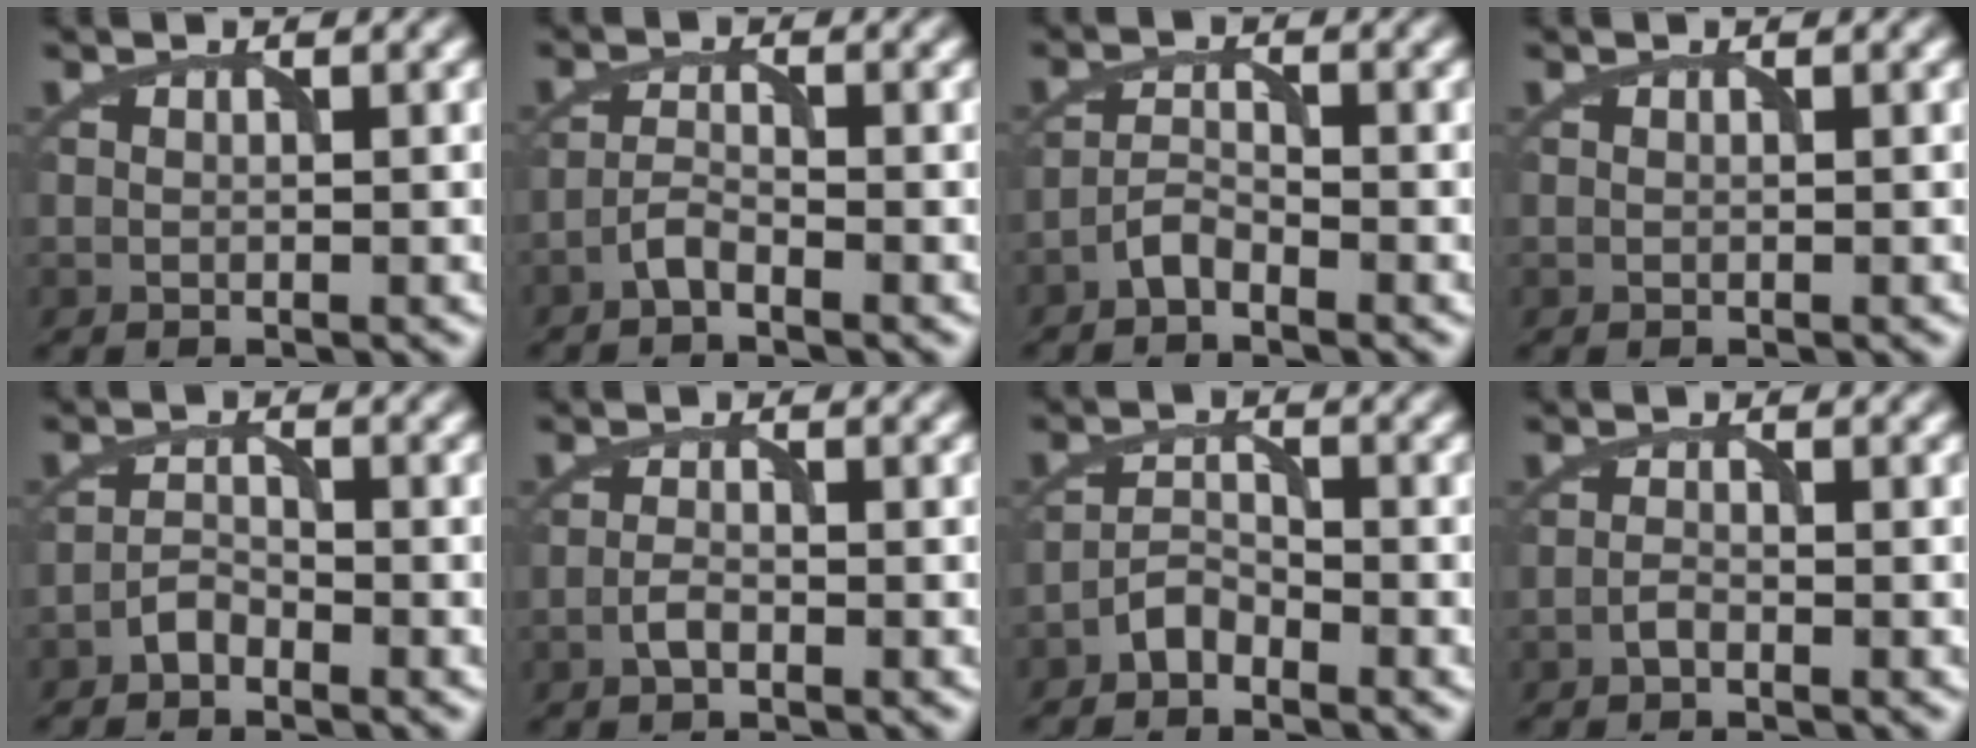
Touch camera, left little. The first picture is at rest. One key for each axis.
{"total": 1.7, "fx": -1.5, "fy": 0.3, "fz": 0.8, "tx": -0.016, "ty": 0.006, "tz": -0.033}
{"total": 1.9, "fx": -1.7, "fy": 0.4, "fz": 0.6, "tx": -0.012, "ty": 0.007, "tz": -0.037}
{"total": 0.0}
{"total": 1.6, "fx": -1.5, "fy": 0.5, "fz": 0.4, "tx": -0.004, "ty": 0.008, "tz": -0.031}
{"total": 1.3, "fx": -1.0, "fy": 0.5, "fz": 0.8, "tx": -0.016, "ty": 0.003, "tz": -0.020}
{"total": 2.0, "fx": -1.8, "fy": 0.7, "fz": 0.5, "tx": -0.005, "ty": 0.011, "tz": -0.038}
{"total": 0.9, "fx": -0.9, "fy": 0.2, "fz": 0.3, "tx": -0.006, "ty": 0.003, "tz": -0.016}